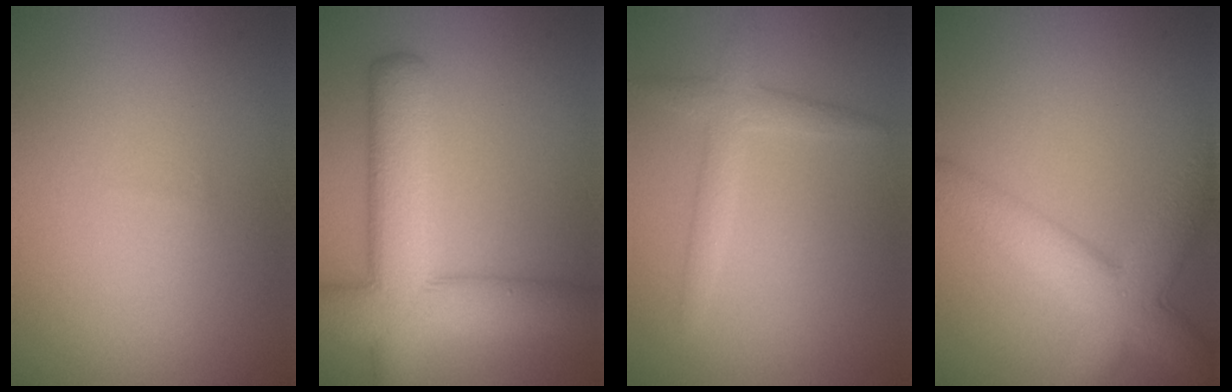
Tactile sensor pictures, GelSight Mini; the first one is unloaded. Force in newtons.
{"total": 9.4, "press": 9.4, "slide": 0.4}
{"total": 2.4, "press": 2.4, "slide": 0.1}
{"total": 6.8, "press": 6.8, "slide": 0.3}